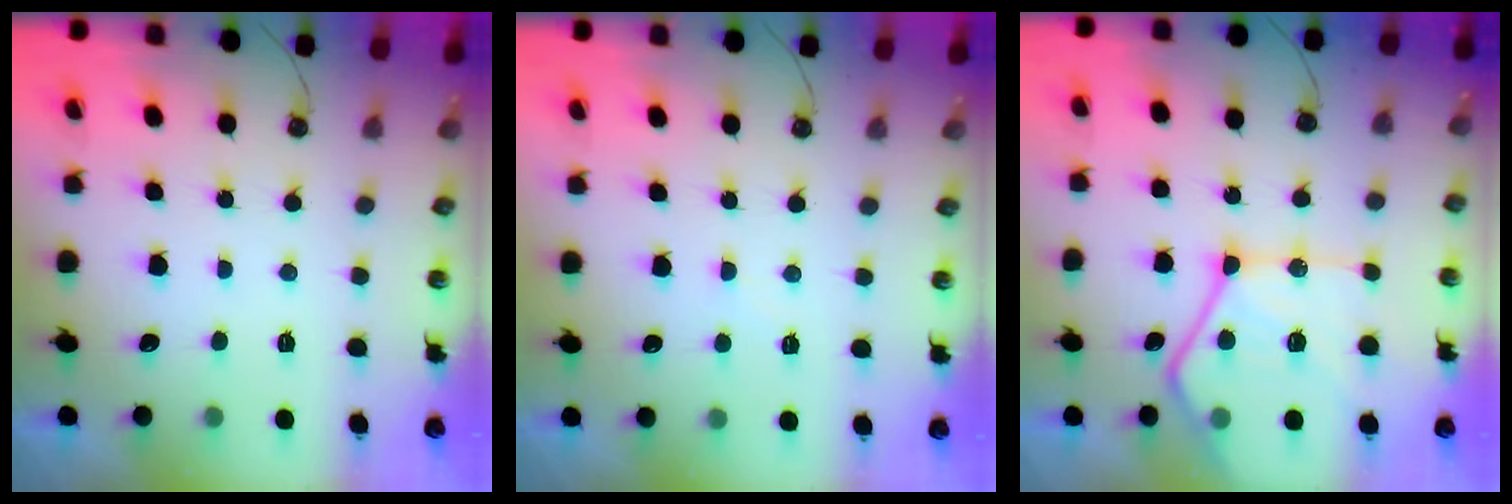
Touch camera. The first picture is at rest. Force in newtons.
{"total": 4.6, "press": 4.5, "slide": 0.6}
{"total": 23.3, "press": 23.2, "slide": 2.7}